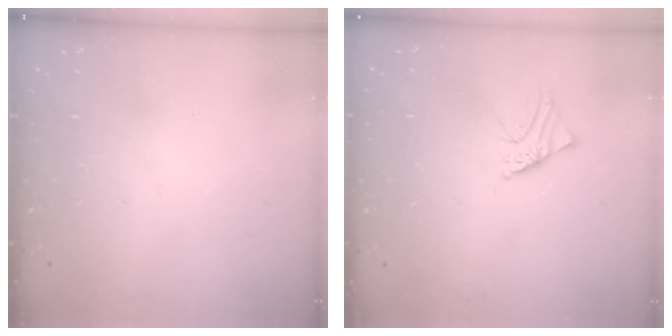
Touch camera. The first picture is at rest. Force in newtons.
{"total": 1.7, "press": 1.7, "slide": 0.2}